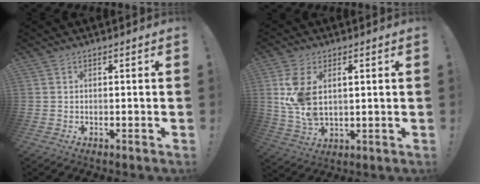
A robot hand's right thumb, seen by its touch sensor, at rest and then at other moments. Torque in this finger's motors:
{"motor_torque": [0.98, 1.05, 0.78, 0.13, 0.22]}